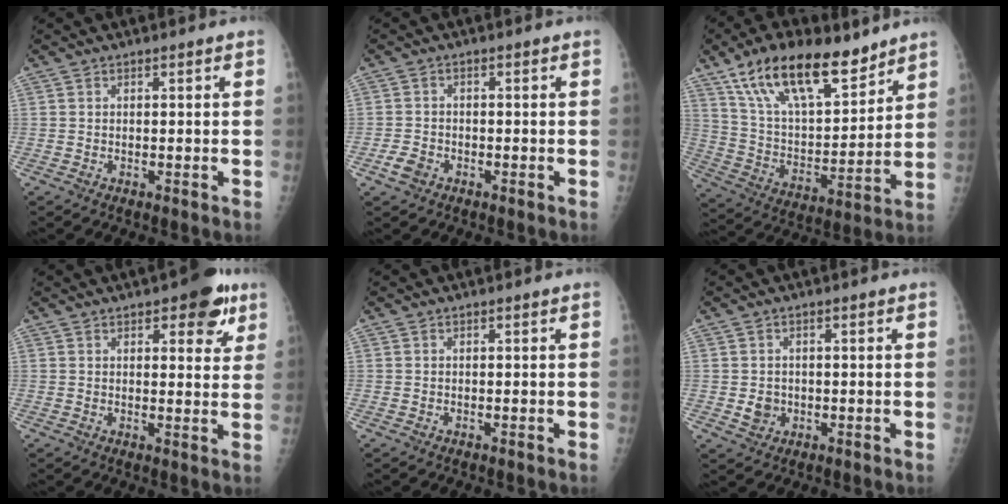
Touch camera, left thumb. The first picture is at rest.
{"total": 2.9, "force": [-1.5, 2.0, 1.4], "torque": [-0.023, 0.006, -0.028]}
{"total": 21.2, "force": [14.2, 8.8, 13.0], "torque": [-0.194, -0.052, 0.258]}
{"total": 7.9, "force": [4.2, 3.4, 5.7], "torque": [-0.043, -0.014, 0.047]}
{"total": 0.0}
{"total": 2.9, "force": [-0.3, 2.6, 1.2], "torque": [-0.008, 0.001, 0.001]}